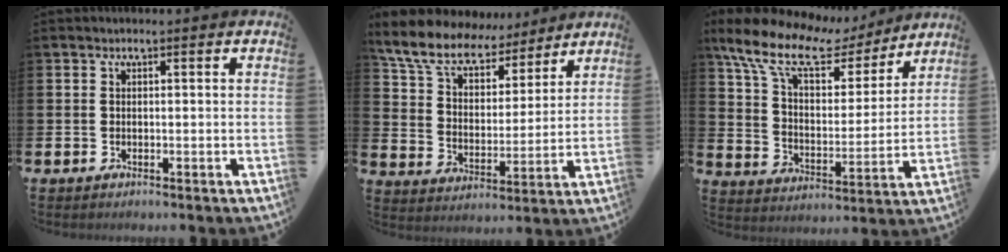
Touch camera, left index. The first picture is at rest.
{"total": 9.0, "force": [8.0, 3.4, 2.5], "torque": [-0.082, -0.052, 0.141]}
{"total": 12.0, "force": [9.1, 5.2, 5.9], "torque": [-0.138, -0.053, 0.154]}